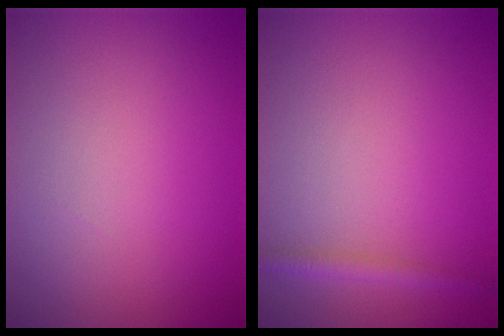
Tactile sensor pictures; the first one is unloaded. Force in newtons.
{"total": 1.5, "press": 1.5, "slide": 0.0}